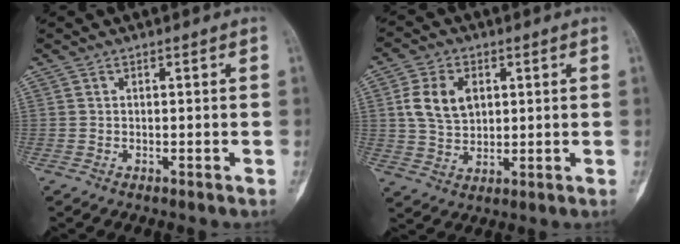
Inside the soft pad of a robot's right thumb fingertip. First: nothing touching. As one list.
[{"total": 9.0, "force": [2.3, 6.3, 6.0], "torque": [-0.102, -0.004, 0.045]}]